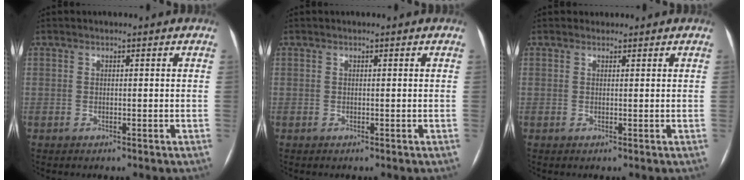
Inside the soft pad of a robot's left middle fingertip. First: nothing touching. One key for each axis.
{"total": 0.0}
{"total": 0.8, "fx": 0.6, "fy": 0.4, "fz": -0.1, "tx": 0.001, "ty": 0.004, "tz": 0.008}